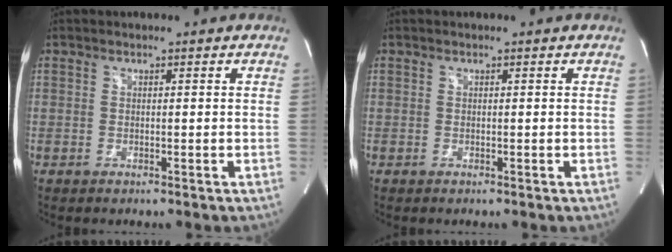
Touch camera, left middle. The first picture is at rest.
{"total": 0.0}